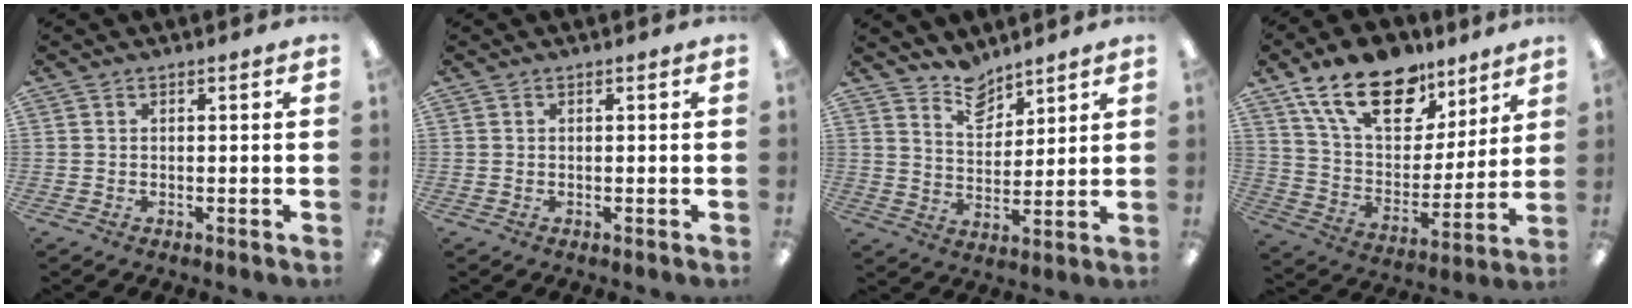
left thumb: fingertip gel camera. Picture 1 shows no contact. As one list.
[{"total": 0.0}, {"total": 8.0, "force": [6.9, 3.7, 1.7], "torque": [-0.027, -0.045, 0.129]}, {"total": 20.3, "force": [13.5, 10.6, 10.9], "torque": [-0.196, -0.069, 0.242]}]